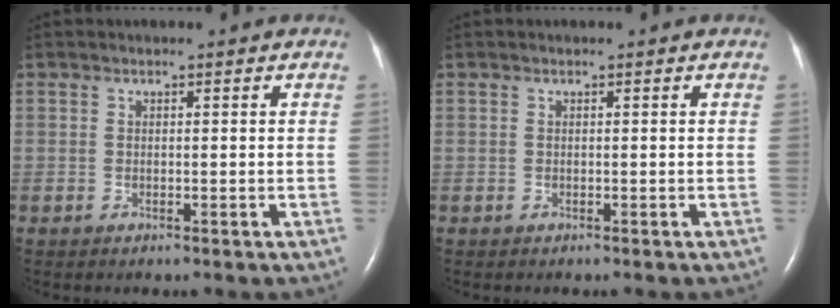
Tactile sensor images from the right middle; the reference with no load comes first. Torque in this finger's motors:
{"motor_torque": [0.14, -0.05, -0.03, 0.01]}